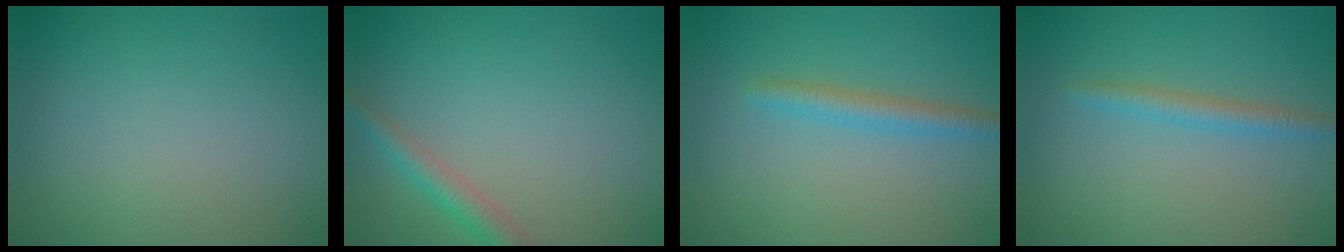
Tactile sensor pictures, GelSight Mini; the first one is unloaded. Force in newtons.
{"total": 2.7, "press": 2.7, "slide": 0.1}
{"total": 2.2, "press": 2.1, "slide": 0.1}
{"total": 1.8, "press": 1.8, "slide": 0.2}